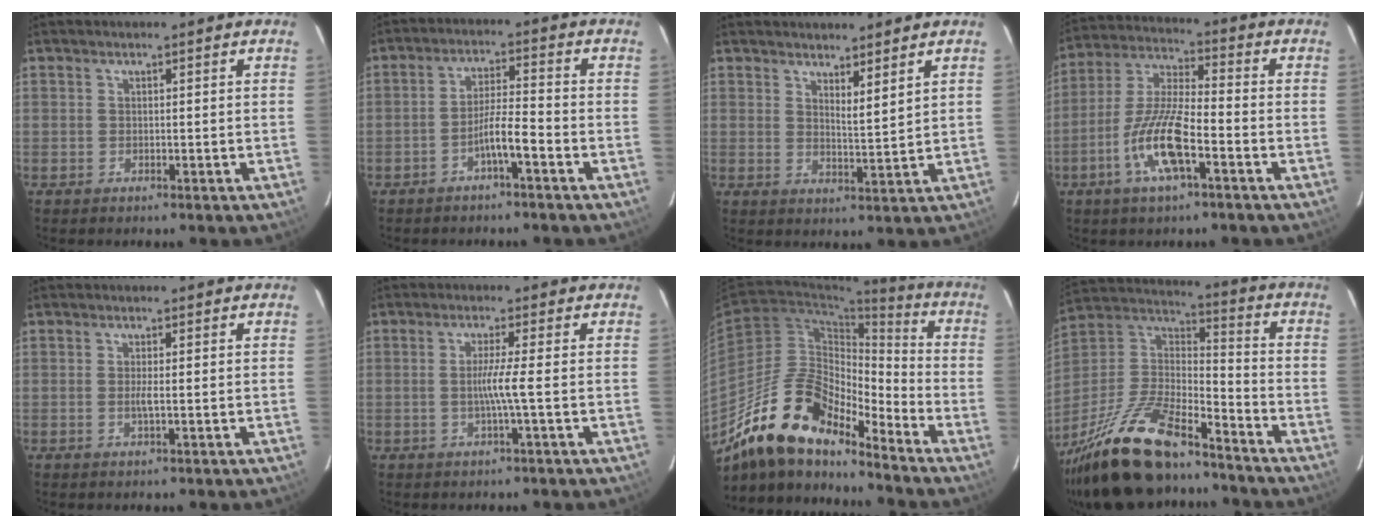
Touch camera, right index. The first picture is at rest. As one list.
[{"total": 5.3, "force": [-2.7, 0.2, 4.5], "torque": [-0.082, 0.012, -0.050]}, {"total": 3.2, "force": [2.5, 0.2, 2.0], "torque": [-0.041, -0.019, 0.048]}, {"total": 11.8, "force": [-4.8, 2.3, 10.5], "torque": [-0.219, -0.001, -0.092]}, {"total": 1.6, "force": [-0.2, 0.0, 1.6], "torque": [-0.035, -0.002, -0.005]}, {"total": 3.1, "force": [-0.6, -0.8, 3.0], "torque": [-0.055, -0.002, -0.012]}, {"total": 17.4, "force": [-13.8, 5.7, 9.0], "torque": [-0.156, 0.025, -0.250]}, {"total": 22.2, "force": [-17.3, 6.3, 12.5], "torque": [-0.277, -0.010, -0.320]}]